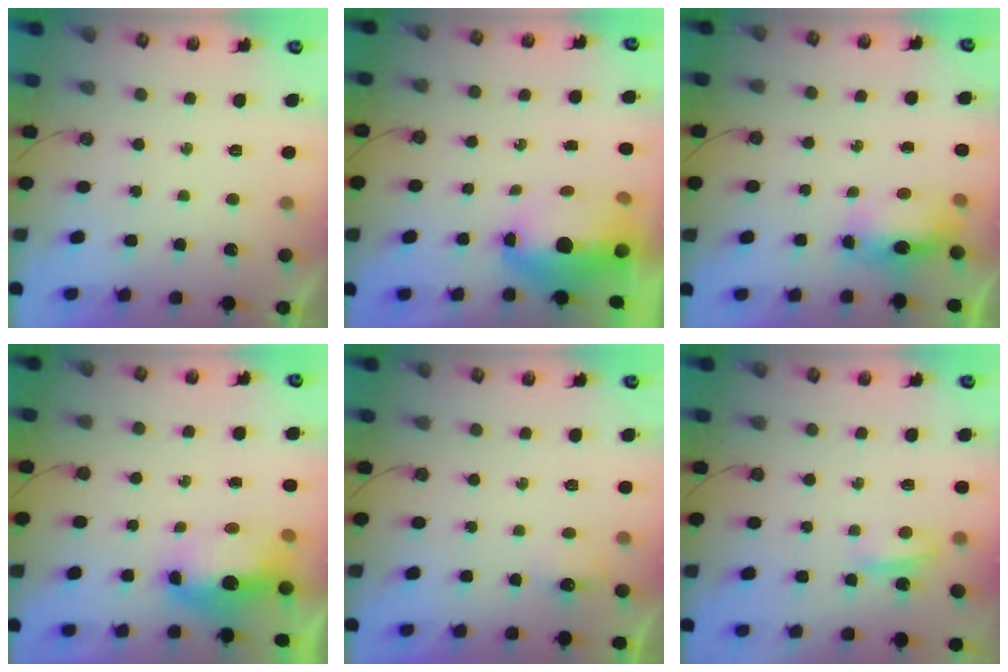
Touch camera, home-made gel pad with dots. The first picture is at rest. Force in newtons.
{"total": 8.2, "press": 8.2, "slide": 1.0}
{"total": 7.0, "press": 7.0, "slide": 0.5}
{"total": 7.9, "press": 7.9, "slide": 0.8}
{"total": 2.8, "press": 2.7, "slide": 0.4}
{"total": 4.4, "press": 4.4, "slide": 0.4}